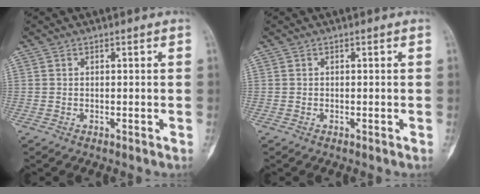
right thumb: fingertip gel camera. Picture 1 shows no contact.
{"total": 0.0}